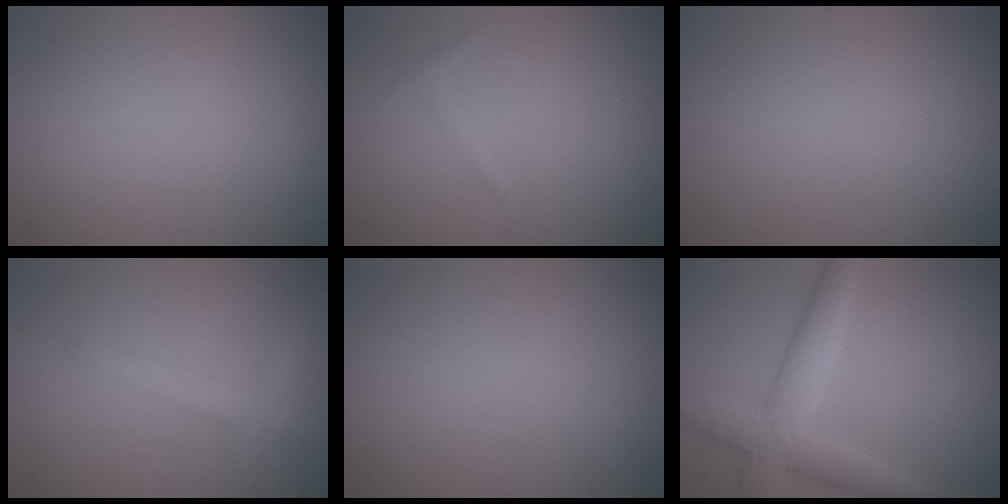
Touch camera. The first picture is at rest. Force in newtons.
{"total": 0.5, "press": 0.5, "slide": 0.1}
{"total": 0.0}
{"total": 2.4, "press": 2.4, "slide": 0.1}
{"total": 0.0}
{"total": 4.9, "press": 4.8, "slide": 0.2}